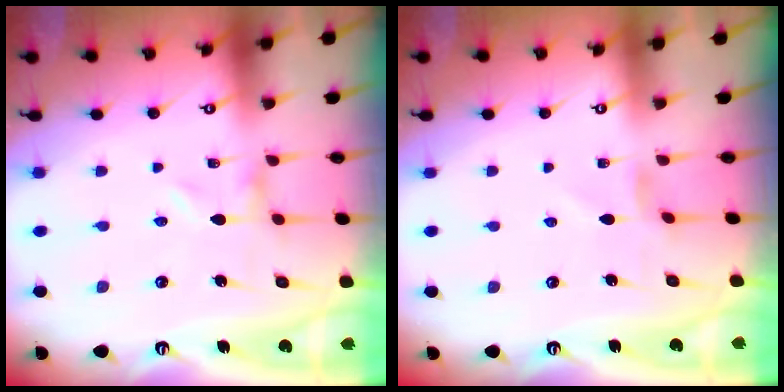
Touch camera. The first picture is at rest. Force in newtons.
{"total": 1.7, "press": 1.7, "slide": 0.4}